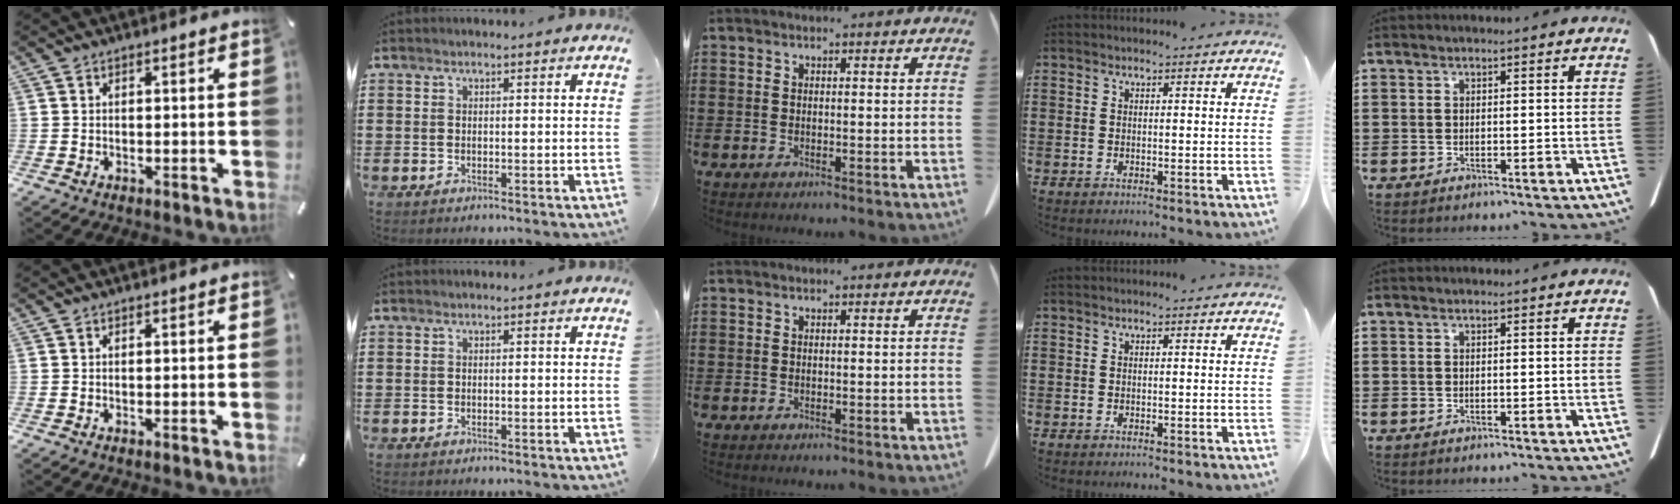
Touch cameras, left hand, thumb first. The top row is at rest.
{}